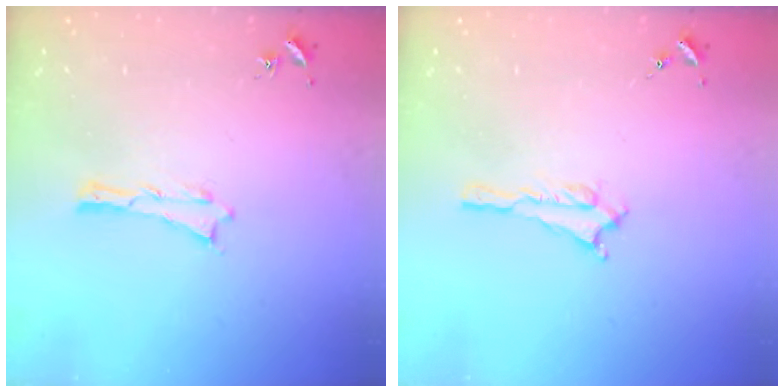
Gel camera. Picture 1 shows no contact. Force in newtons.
{"total": 1.4, "press": 1.4, "slide": 0.2}